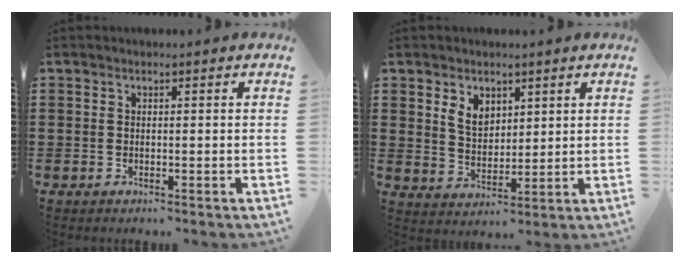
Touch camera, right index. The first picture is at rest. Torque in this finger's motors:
{"motor_torque": [0.76, 0.75, 0.22, 0.06]}